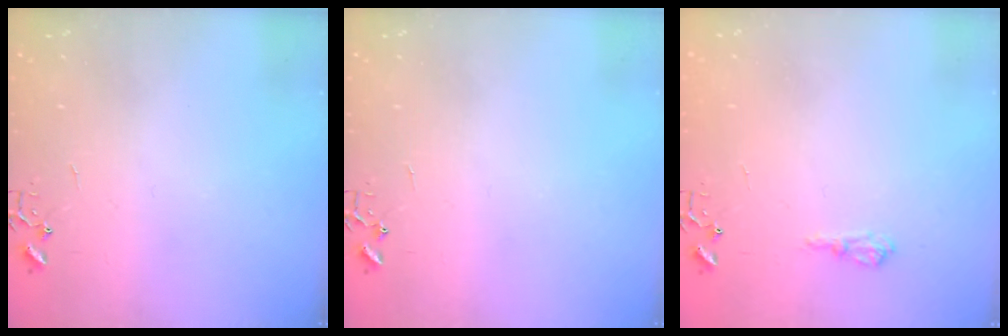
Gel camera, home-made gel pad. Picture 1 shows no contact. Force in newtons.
{"total": 0.0}
{"total": 7.1, "press": 7.1, "slide": 0.9}